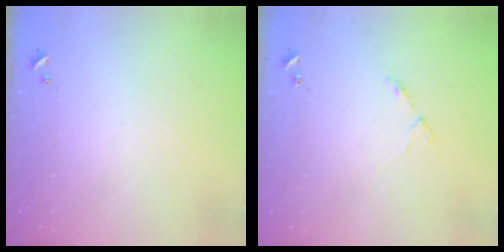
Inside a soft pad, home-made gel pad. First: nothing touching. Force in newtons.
{"total": 5.9, "press": 5.9, "slide": 0.7}